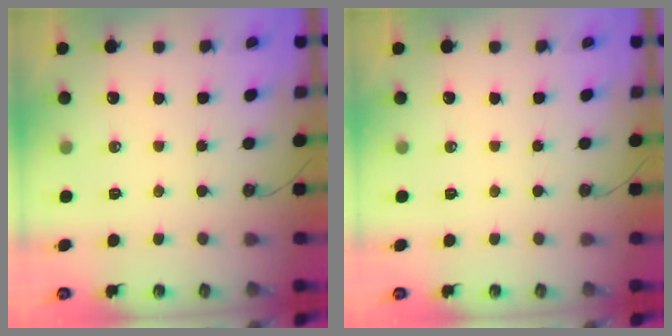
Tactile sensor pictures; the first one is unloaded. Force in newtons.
{"total": 0.0}